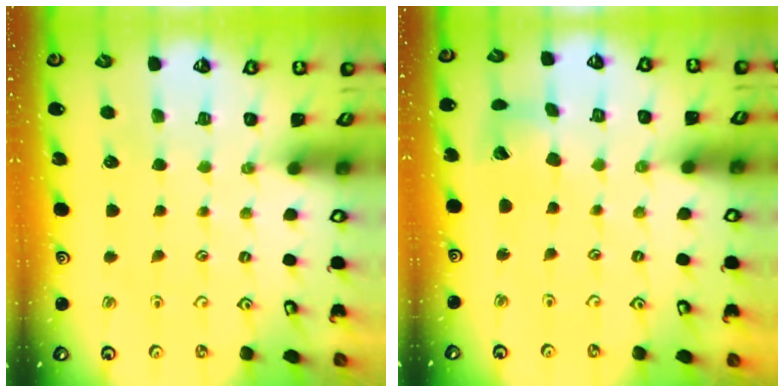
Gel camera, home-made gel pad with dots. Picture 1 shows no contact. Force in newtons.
{"total": 8.0, "press": 8.0, "slide": 1.0}